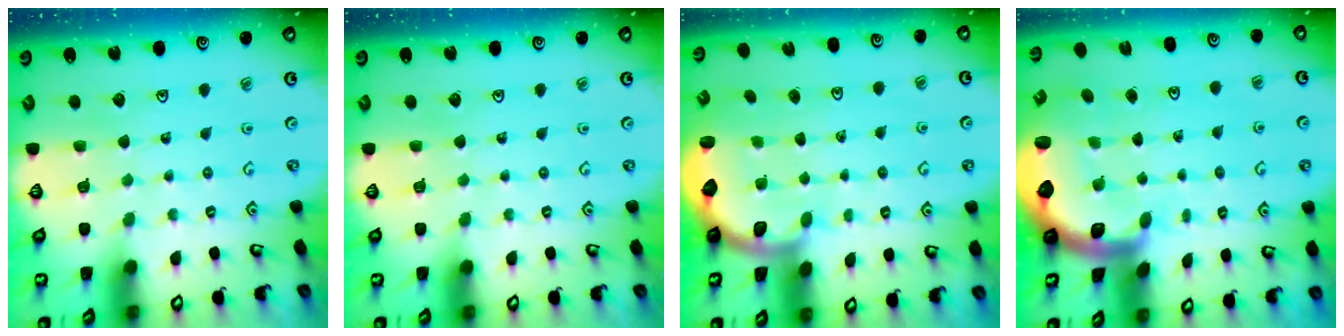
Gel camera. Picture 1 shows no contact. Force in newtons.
{"total": 0.0}
{"total": 2.4, "press": 2.1, "slide": 1.3}
{"total": 2.9, "press": 2.6, "slide": 1.4}